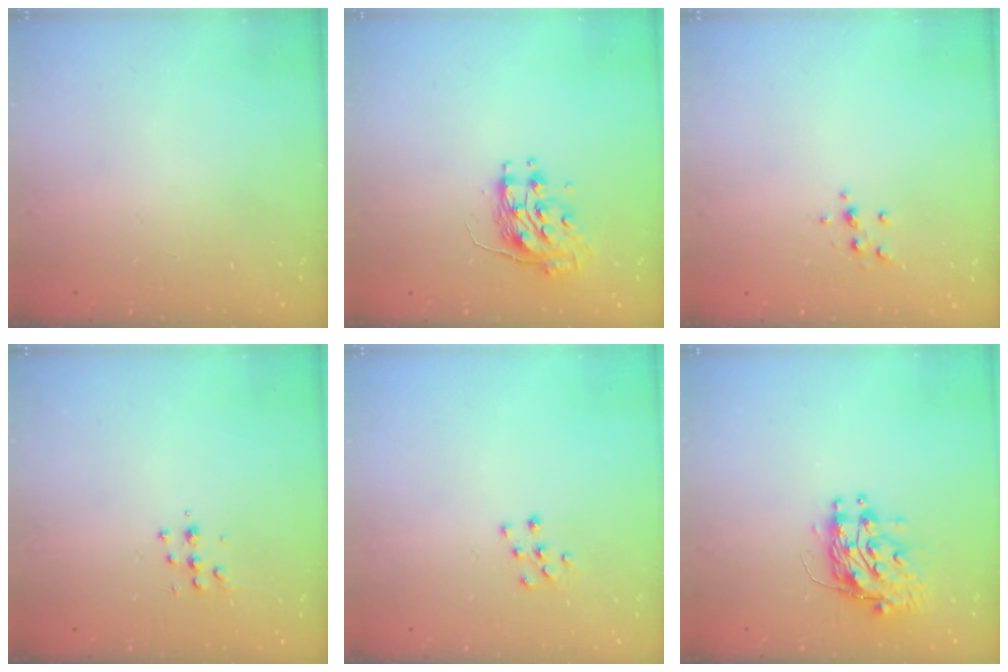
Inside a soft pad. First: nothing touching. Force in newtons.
{"total": 8.8, "press": 8.8, "slide": 0.0}
{"total": 3.5, "press": 3.3, "slide": 1.0}
{"total": 5.4, "press": 5.3, "slide": 0.7}
{"total": 6.8, "press": 6.8, "slide": 0.4}
{"total": 10.6, "press": 10.5, "slide": 0.8}